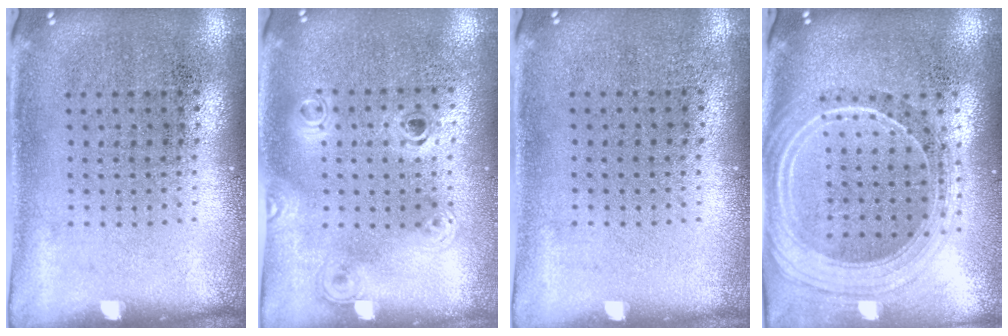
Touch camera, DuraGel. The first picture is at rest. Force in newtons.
{"total": 1.2, "press": 1.0, "slide": 0.7}
{"total": 0.0}
{"total": 2.3, "press": 2.0, "slide": 1.1}